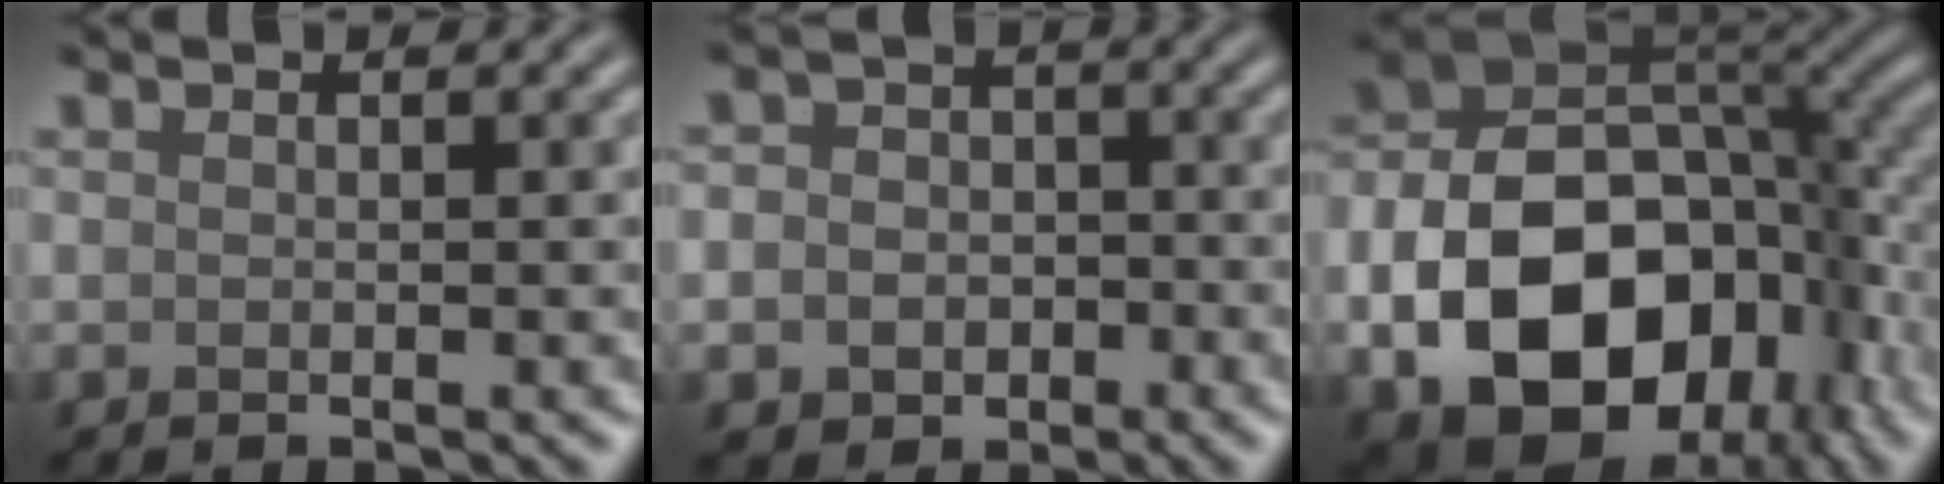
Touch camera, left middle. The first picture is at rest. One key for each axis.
{"total": 5.1, "fx": -1.3, "fy": 4.5, "fz": 2.0, "tx": -0.017, "ty": 0.001, "tz": -0.039}
{"total": 16.4, "fx": -5.0, "fy": 11.3, "fz": 10.9, "tx": -0.201, "ty": -0.019, "tz": -0.086}